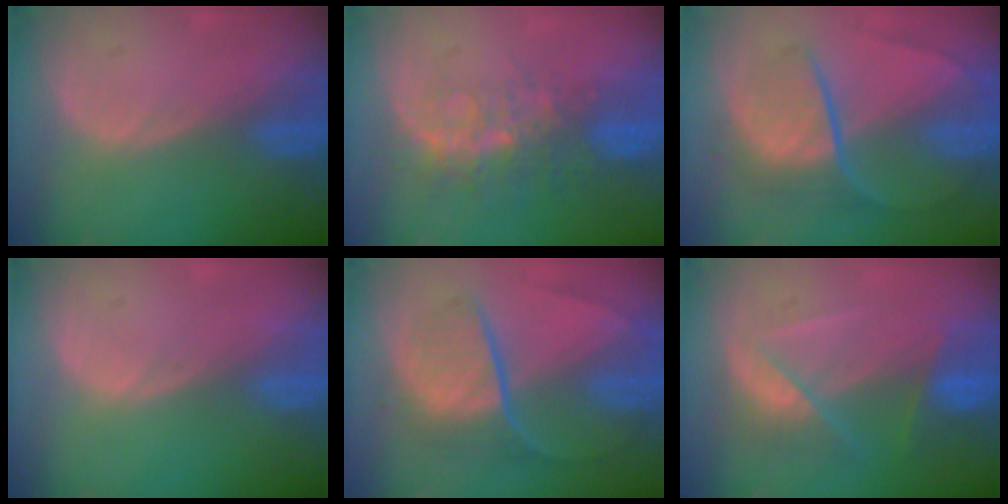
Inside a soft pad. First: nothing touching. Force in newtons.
{"total": 8.3, "press": 6.9, "slide": 4.7}
{"total": 8.3, "press": 7.6, "slide": 3.3}
{"total": 0.0}
{"total": 9.2, "press": 7.7, "slide": 5.0}
{"total": 7.4, "press": 6.5, "slide": 3.5}